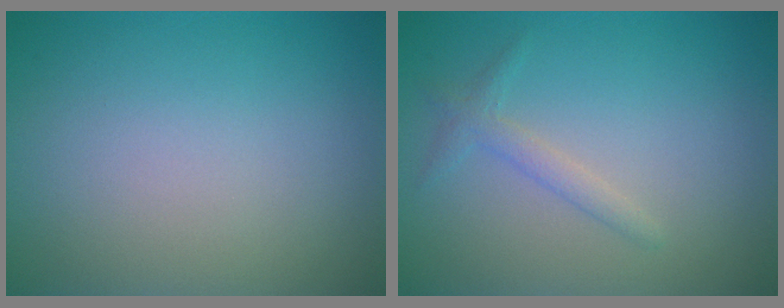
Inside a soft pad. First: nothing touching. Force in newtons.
{"total": 1.4, "press": 1.4, "slide": 0.1}